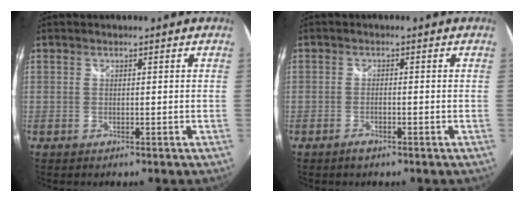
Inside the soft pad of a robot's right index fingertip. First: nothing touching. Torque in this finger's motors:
{"motor_torque": [0.02, -0.08, 0.03, 0.02]}